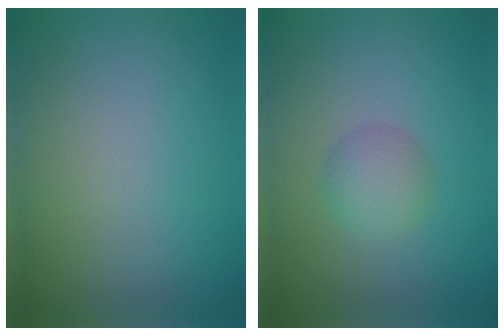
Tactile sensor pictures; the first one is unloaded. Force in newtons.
{"total": 2.4, "press": 2.4, "slide": 0.1}